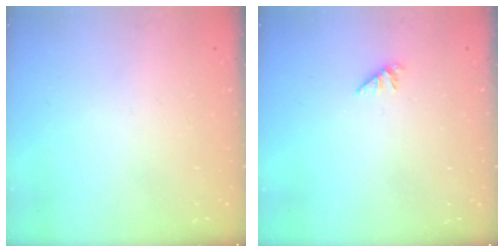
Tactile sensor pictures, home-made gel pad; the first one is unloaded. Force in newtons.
{"total": 0.0}